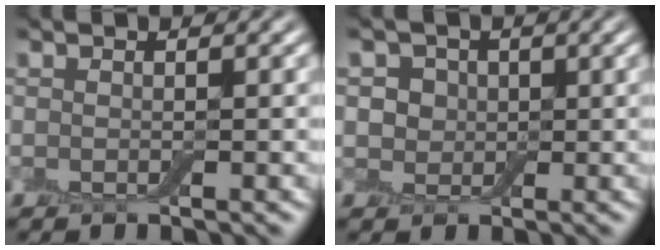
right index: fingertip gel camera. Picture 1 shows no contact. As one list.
[{"total": 3.3, "force": [1.1, 2.9, 1.2], "torque": [-0.013, 0.008, 0.006]}]